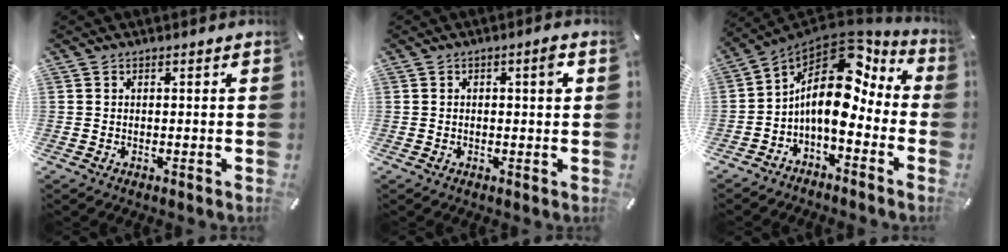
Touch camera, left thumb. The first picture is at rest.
{"total": 2.9, "force": [0.6, 0.8, 2.7], "torque": [-0.036, 0.002, 0.004]}
{"total": 14.7, "force": [1.8, 8.3, 12.0], "torque": [-0.221, -0.033, 0.025]}